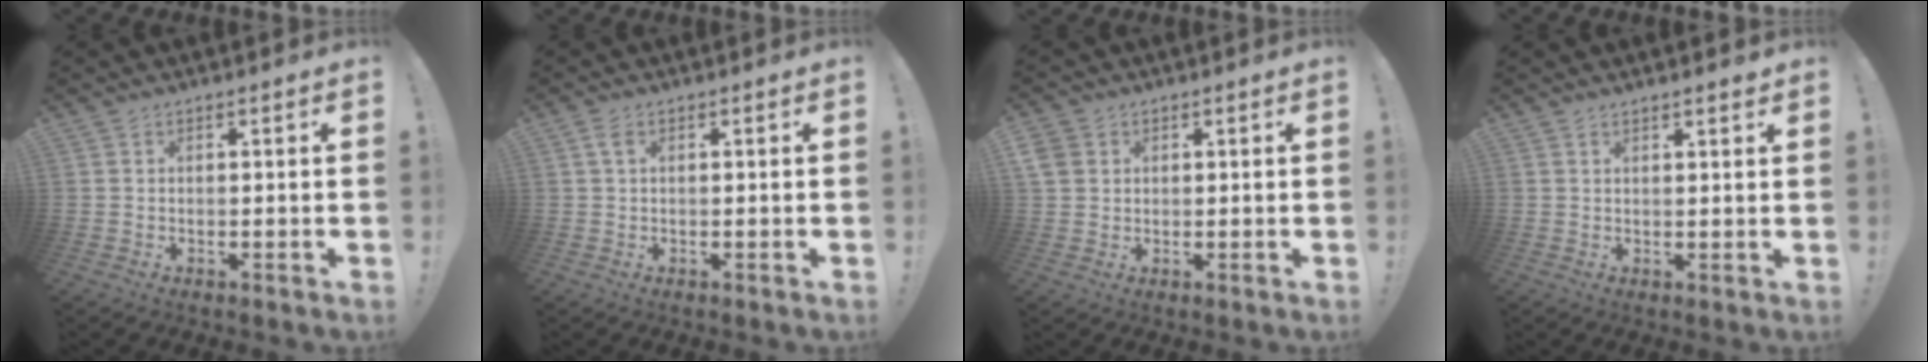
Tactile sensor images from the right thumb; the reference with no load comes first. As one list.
[{"total": 2.2, "force": [0.8, 1.1, 1.7], "torque": [-0.027, 0.001, 0.013]}, {"total": 5.5, "force": [1.9, 4.9, 1.6], "torque": [-0.032, -0.005, 0.040]}, {"total": 1.5, "force": [1.4, 0.2, 0.5], "torque": [0.003, -0.011, 0.023]}]